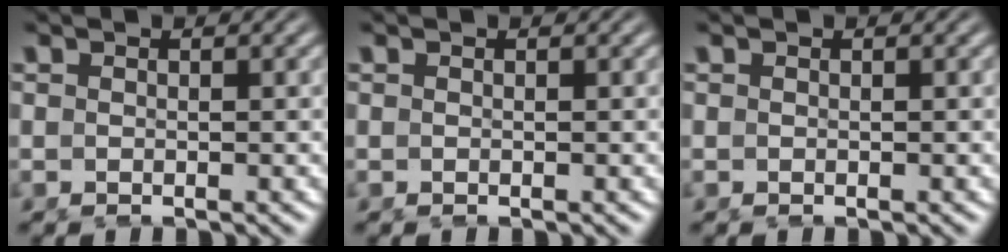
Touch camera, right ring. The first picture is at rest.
{"total": 0.0}
{"total": 0.0}